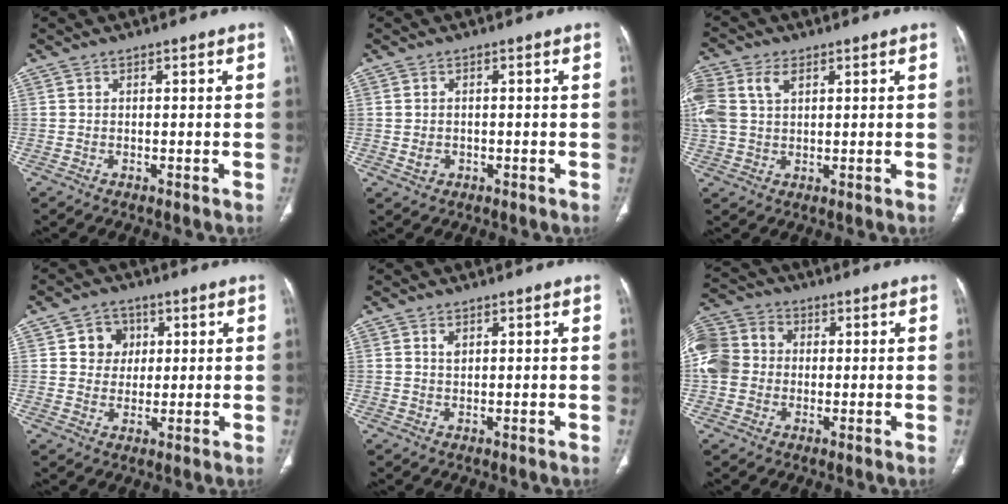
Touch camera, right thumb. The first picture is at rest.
{"total": 2.0, "force": [-0.4, 1.6, 1.0], "torque": [-0.018, 0.005, -0.001]}
{"total": 12.3, "force": [4.4, 8.3, 8.0], "torque": [-0.222, 0.017, 0.088]}
{"total": 5.9, "force": [1.7, 5.3, 2.0], "torque": [0.001, 0.000, 0.025]}
{"total": 1.3, "force": [0.7, 0.7, 0.8], "torque": [-0.010, -0.003, 0.014]}
{"total": 12.4, "force": [0.6, 10.5, 6.5], "torque": [-0.140, 0.030, 0.005]}